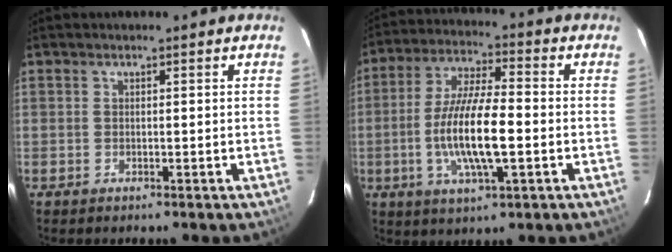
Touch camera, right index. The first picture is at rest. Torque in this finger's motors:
{"motor_torque": [1.38, -0.68, 0.59, 0.21]}